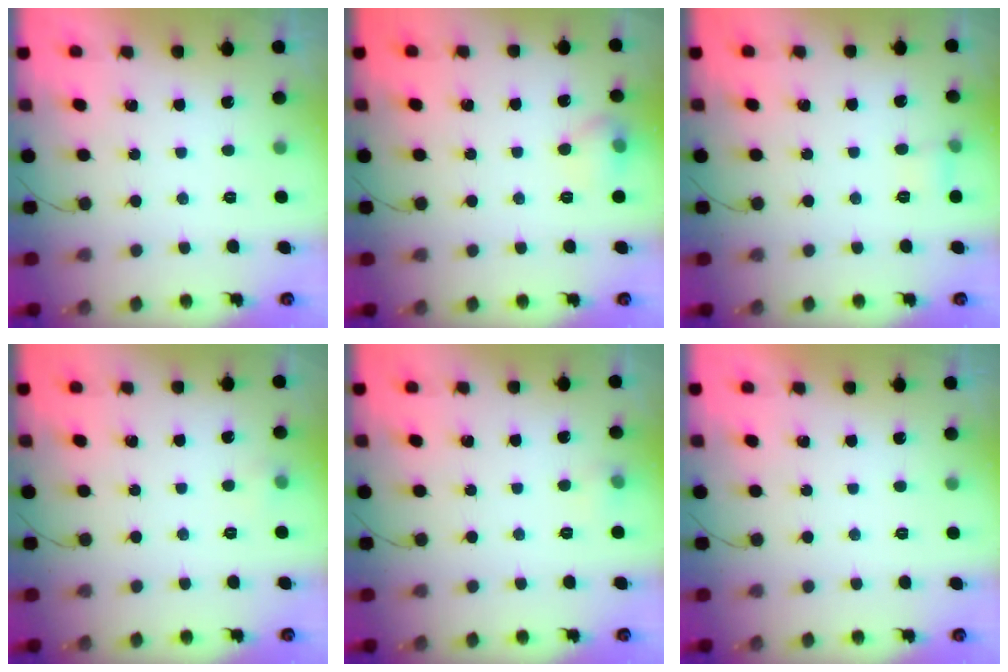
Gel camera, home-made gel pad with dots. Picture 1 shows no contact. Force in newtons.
{"total": 6.3, "press": 6.2, "slide": 1.4}
{"total": 3.7, "press": 3.5, "slide": 1.1}
{"total": 7.5, "press": 3.4, "slide": 6.7}
{"total": 3.6, "press": 3.3, "slide": 1.4}
{"total": 0.0}